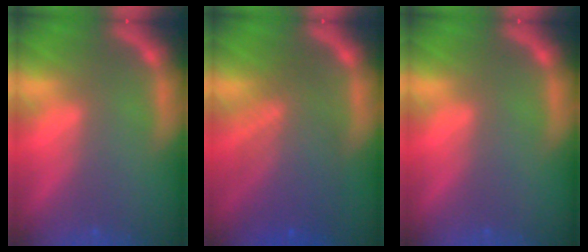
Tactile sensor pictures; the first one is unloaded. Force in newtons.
{"total": 7.1}
{"total": 0.0}